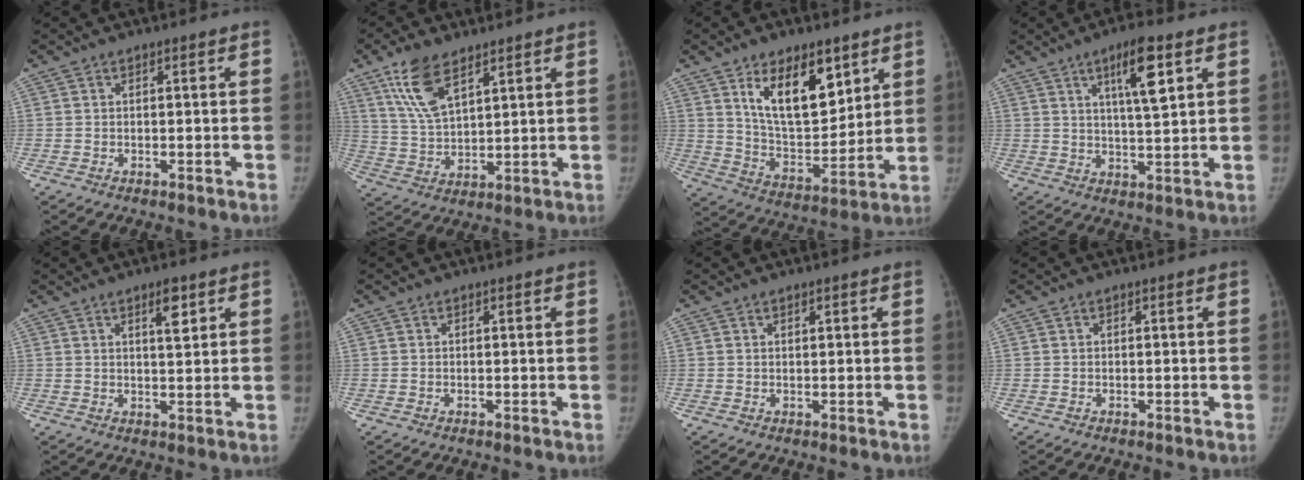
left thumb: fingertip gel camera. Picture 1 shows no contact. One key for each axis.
{"total": 10.5, "fx": 6.4, "fy": 4.5, "fz": 7.0, "tx": -0.129, "ty": -0.024, "tz": 0.133}
{"total": 16.2, "fx": 8.4, "fy": 8.3, "fz": 11.2, "tx": -0.137, "ty": -0.053, "tz": 0.158}
{"total": 8.9, "fx": 4.2, "fy": 1.9, "fz": 7.6, "tx": -0.120, "ty": -0.020, "tz": 0.069}
{"total": 4.0, "fx": 2.2, "fy": 1.2, "fz": 3.1, "tx": -0.039, "ty": -0.014, "tz": 0.035}
{"total": 0.0}
{"total": 0.7, "fx": 0.5, "fy": 0.4, "fz": 0.4, "tx": -0.002, "ty": -0.003, "tz": 0.008}
{"total": 0.0}